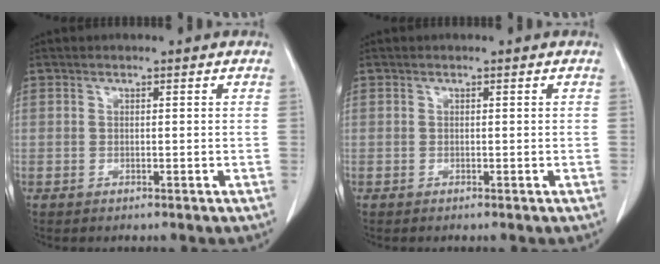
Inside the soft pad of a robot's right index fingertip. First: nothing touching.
{"total": 0.0}